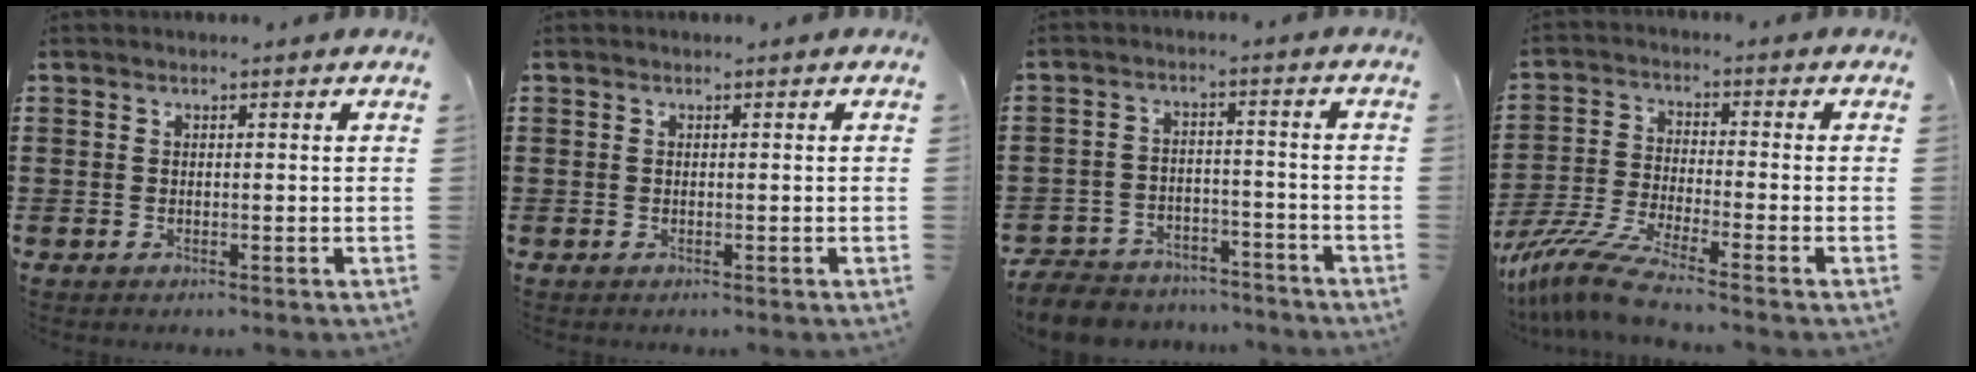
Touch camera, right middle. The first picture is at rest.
{"total": 0.0}
{"total": 6.0, "force": [-5.8, 1.4, 0.5], "torque": [-0.024, 0.009, -0.120]}
{"total": 8.3, "force": [-6.8, 0.5, 4.7], "torque": [-0.116, -0.013, -0.138]}